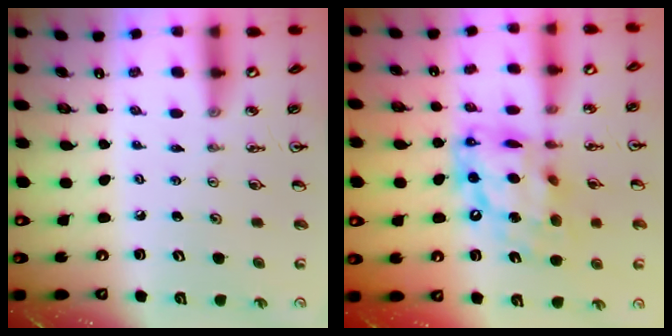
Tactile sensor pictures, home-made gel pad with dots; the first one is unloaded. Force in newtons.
{"total": 16.3, "press": 16.2, "slide": 1.2}